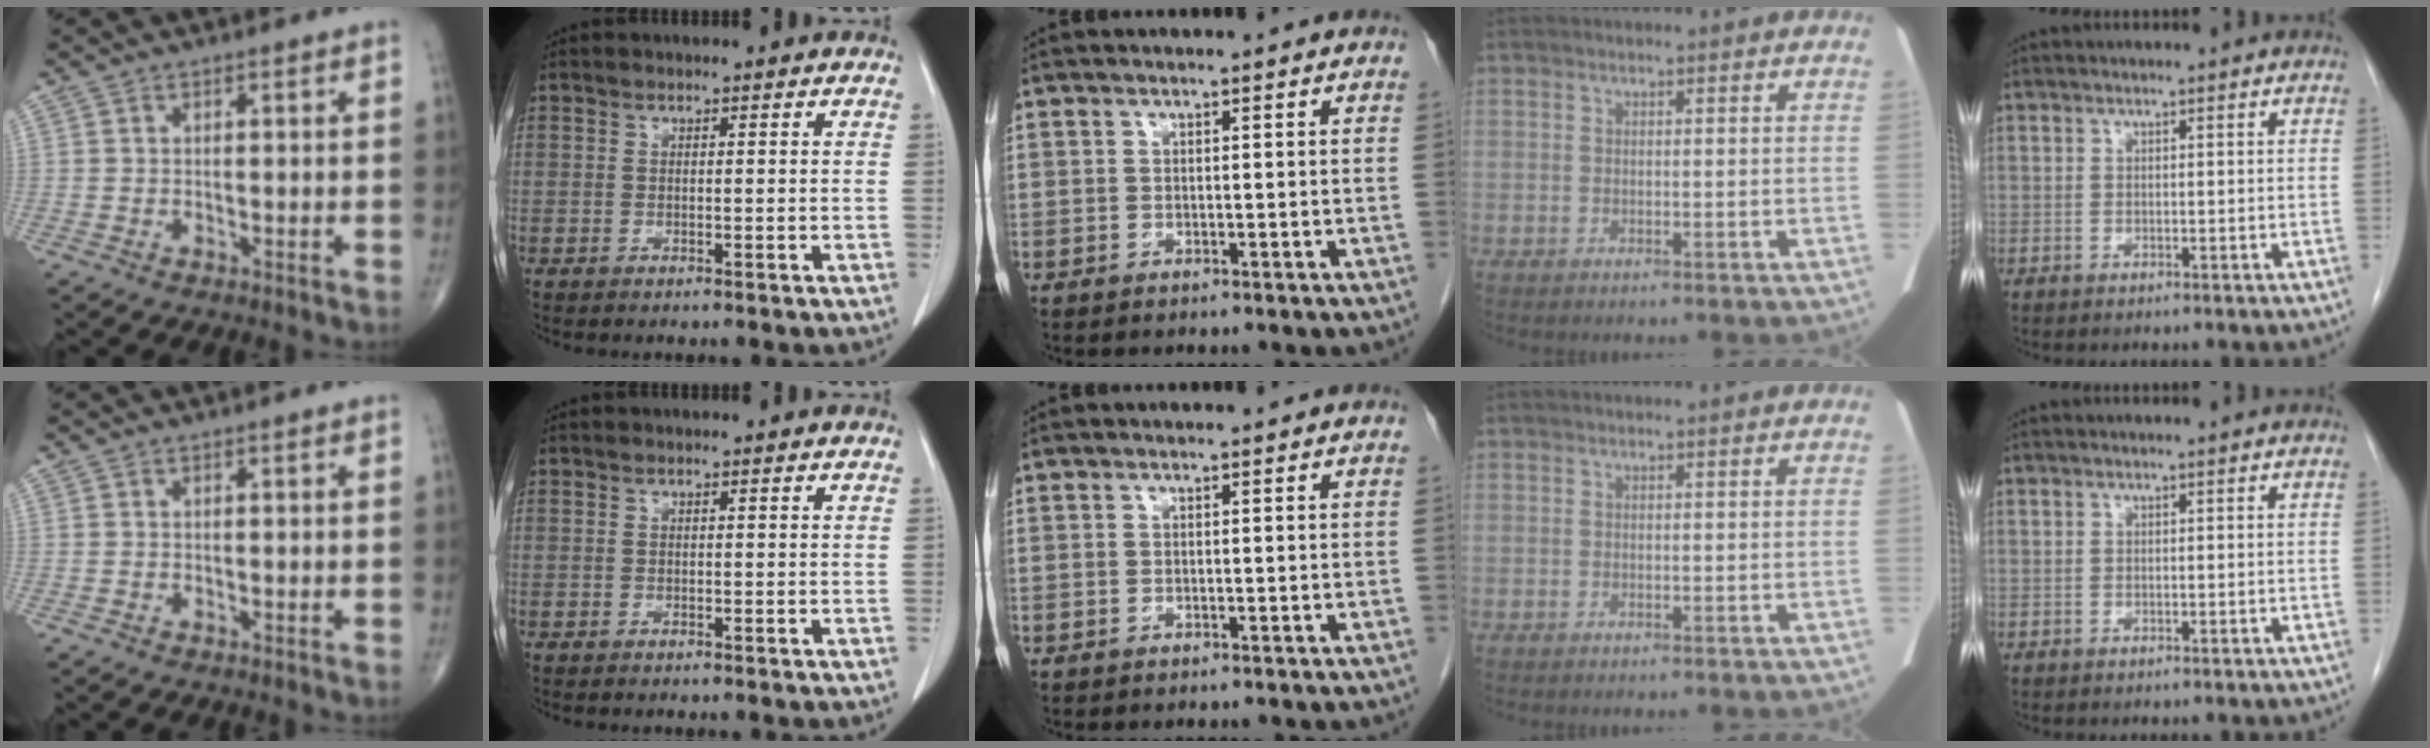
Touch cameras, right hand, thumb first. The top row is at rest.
{}